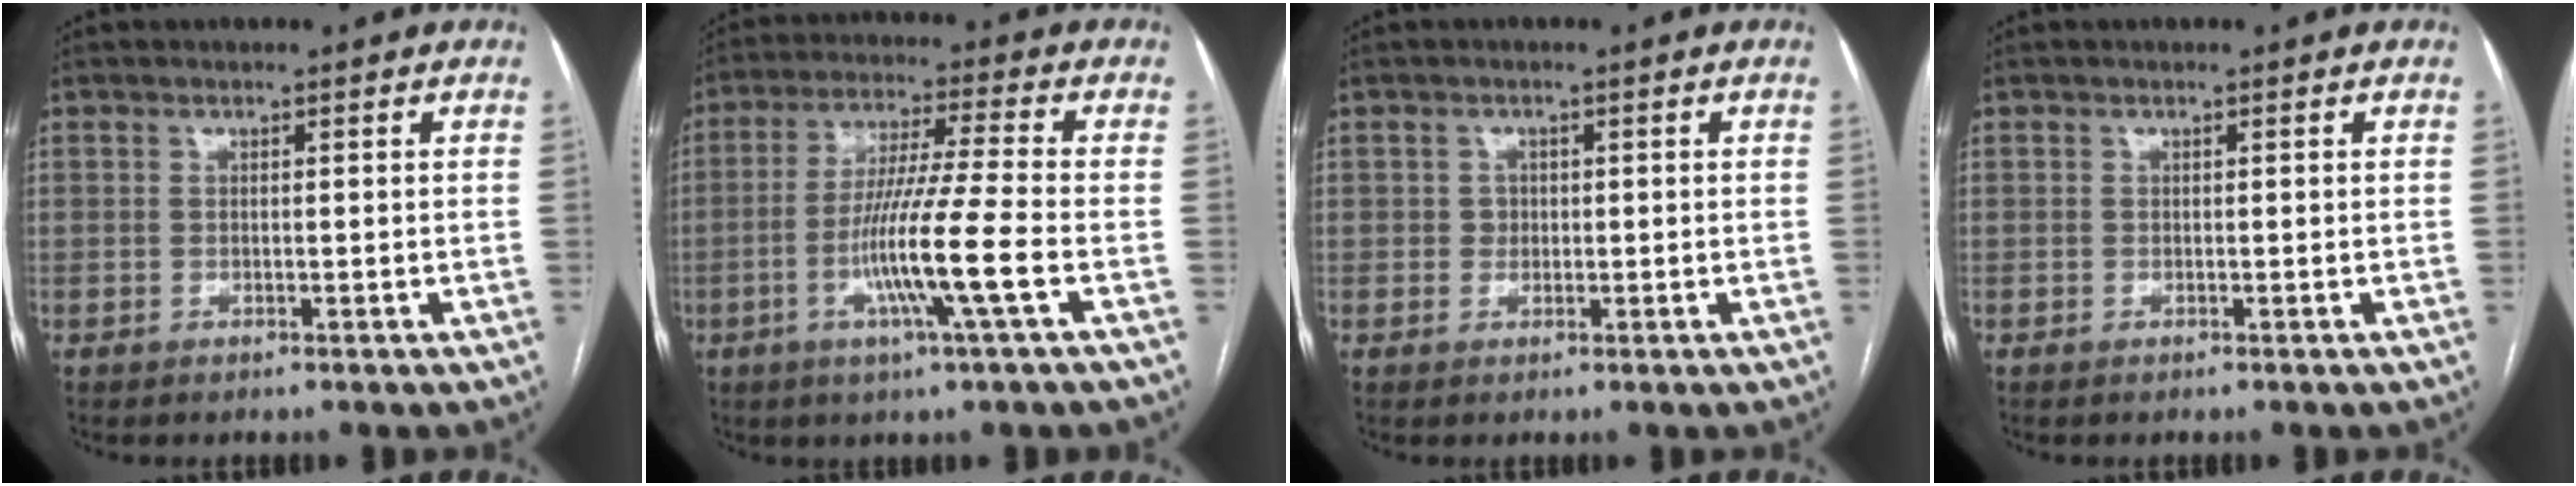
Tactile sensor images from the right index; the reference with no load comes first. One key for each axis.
{"total": 11.7, "fx": -3.6, "fy": -1.2, "fz": 11.1, "tx": -0.214, "ty": -0.013, "tz": -0.071}
{"total": 1.5, "fx": 0.1, "fy": 1.4, "fz": 0.5, "tx": -0.006, "ty": 0.002, "tz": 0.002}
{"total": 0.0}